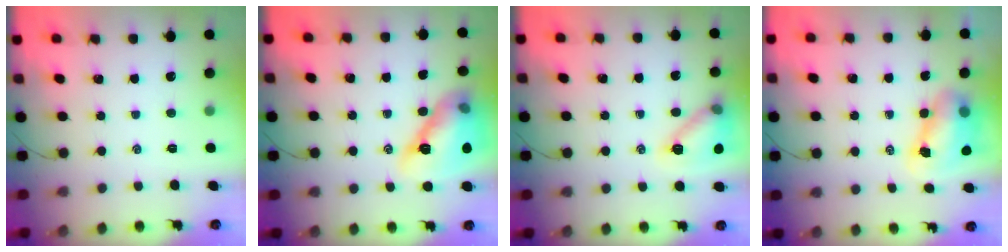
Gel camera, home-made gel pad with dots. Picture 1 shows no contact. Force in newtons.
{"total": 14.3, "press": 14.0, "slide": 2.8}
{"total": 13.4, "press": 13.4, "slide": 0.6}
{"total": 8.0, "press": 7.8, "slide": 1.7}